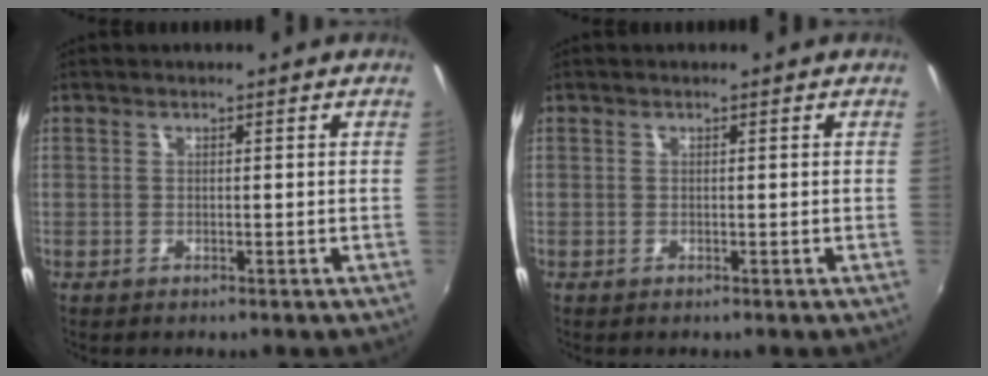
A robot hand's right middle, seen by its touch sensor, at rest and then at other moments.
{"total": 0.0}